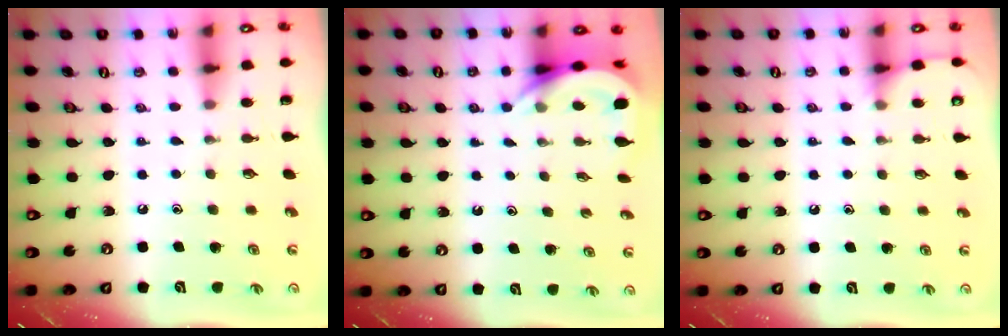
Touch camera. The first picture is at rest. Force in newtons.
{"total": 7.0, "press": 7.0, "slide": 0.2}
{"total": 5.0, "press": 5.0, "slide": 0.7}